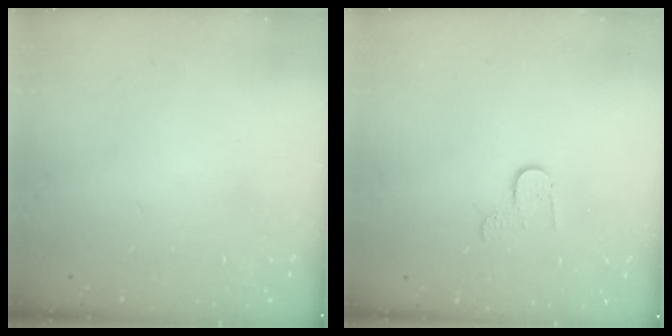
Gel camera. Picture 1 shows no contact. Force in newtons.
{"total": 4.4, "press": 4.4, "slide": 0.4}